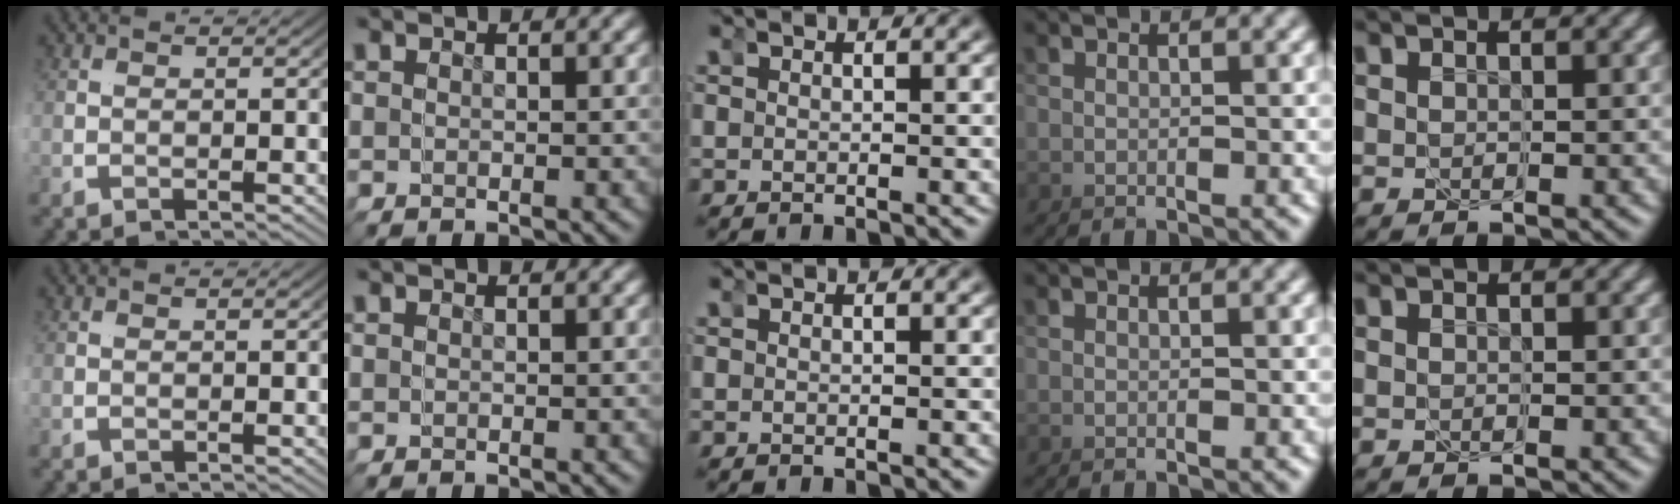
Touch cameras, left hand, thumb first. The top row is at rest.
{}